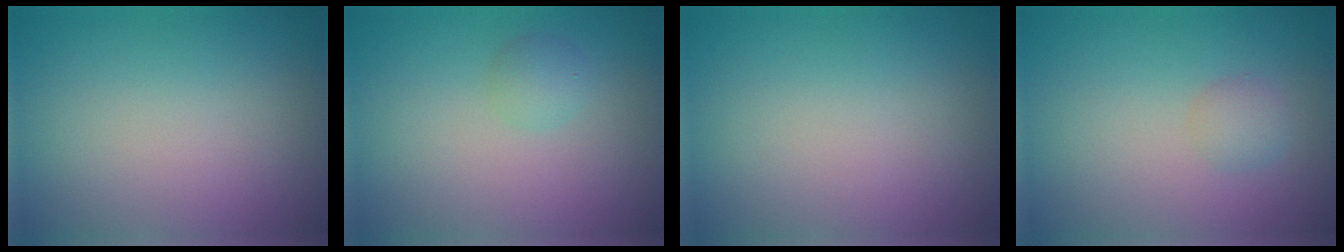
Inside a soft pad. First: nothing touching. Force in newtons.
{"total": 1.2, "press": 1.2, "slide": 0.1}
{"total": 0.0}
{"total": 1.3, "press": 1.3, "slide": 0.0}